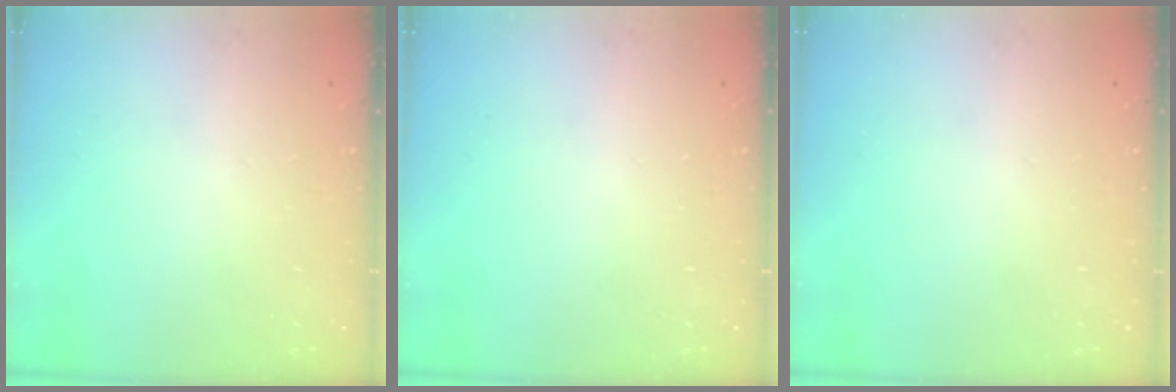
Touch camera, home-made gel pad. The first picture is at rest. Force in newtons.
{"total": 0.0}
{"total": 0.0}